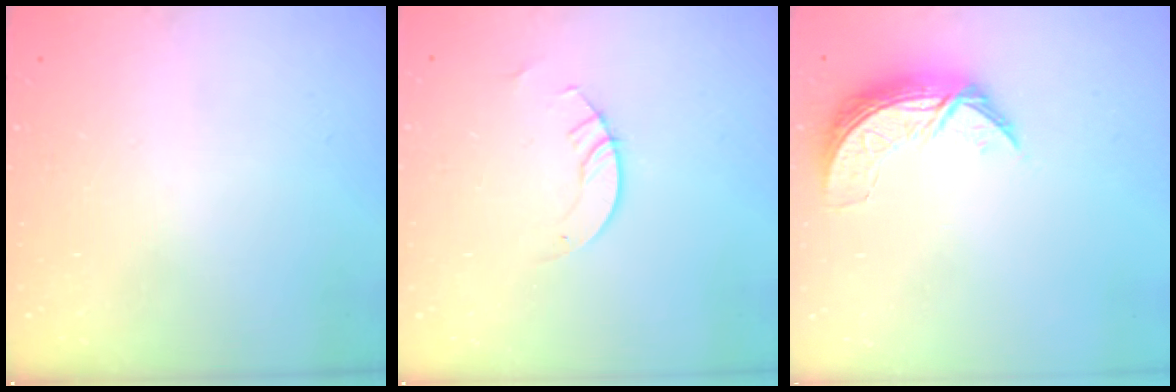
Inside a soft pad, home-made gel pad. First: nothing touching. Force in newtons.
{"total": 3.0, "press": 3.0, "slide": 0.3}
{"total": 7.8, "press": 7.8, "slide": 0.5}